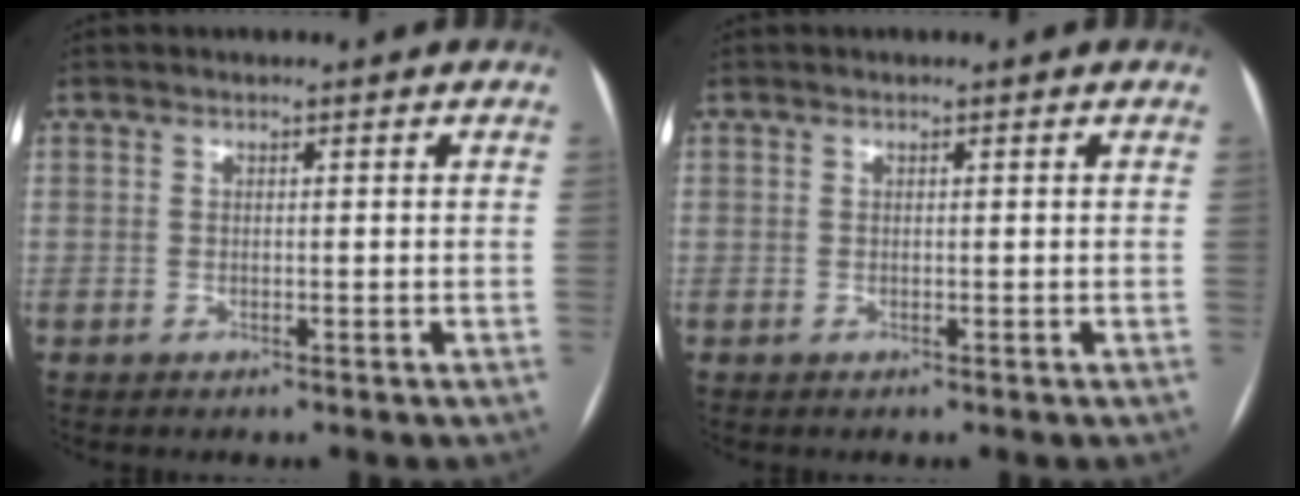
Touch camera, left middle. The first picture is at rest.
{"total": 0.0}